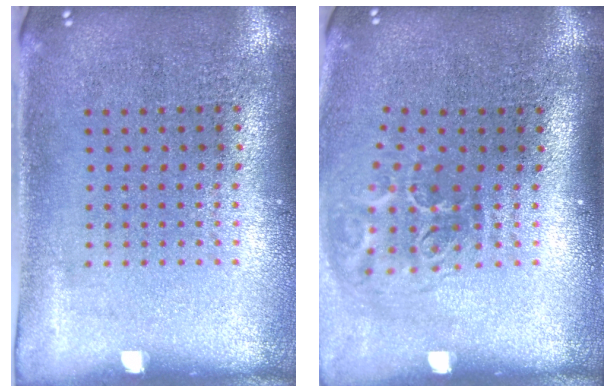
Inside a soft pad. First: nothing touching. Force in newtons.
{"total": 2.0, "press": 1.3, "slide": 1.5}